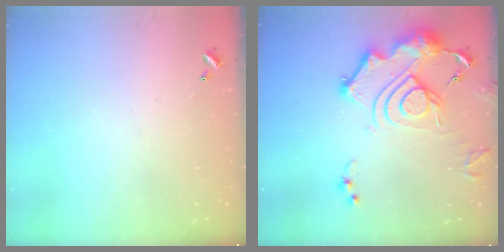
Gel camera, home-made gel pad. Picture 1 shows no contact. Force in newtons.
{"total": 16.8, "press": 16.7, "slide": 2.0}